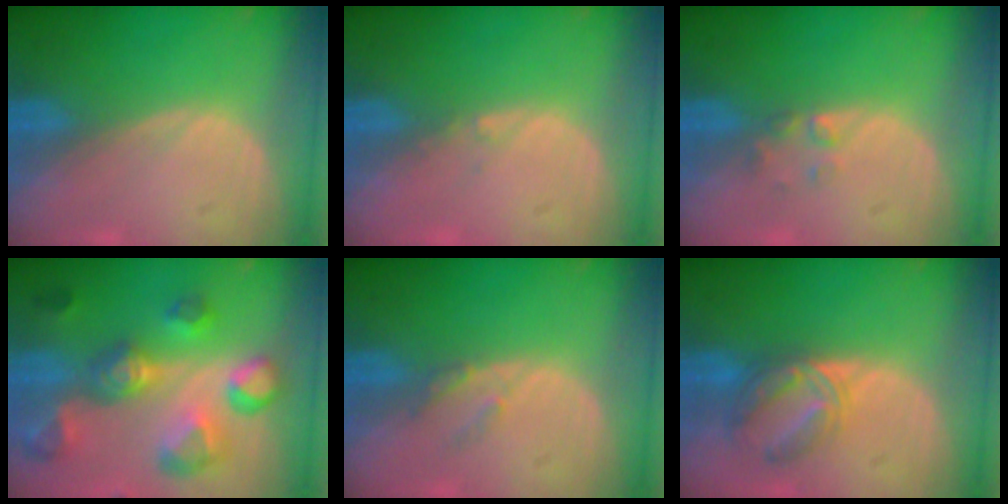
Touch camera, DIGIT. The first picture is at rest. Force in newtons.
{"total": 0.6, "press": 0.5, "slide": 0.4}
{"total": 1.7, "press": 1.7, "slide": 0.2}
{"total": 11.1, "press": 9.9, "slide": 5.0}
{"total": 1.9, "press": 1.9, "slide": 0.1}
{"total": 5.9, "press": 5.8, "slide": 1.0}